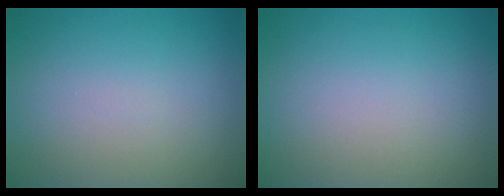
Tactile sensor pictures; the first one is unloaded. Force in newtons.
{"total": 0.0}